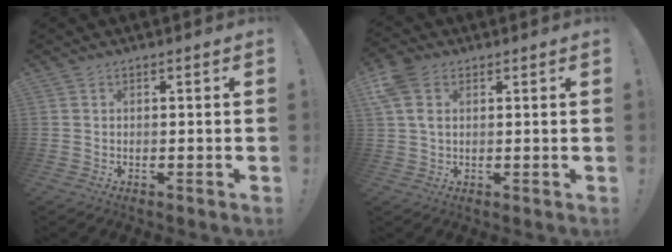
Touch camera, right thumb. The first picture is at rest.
{"total": 6.8, "force": [2.7, 4.5, 4.3], "torque": [-0.084, 0.001, 0.055]}